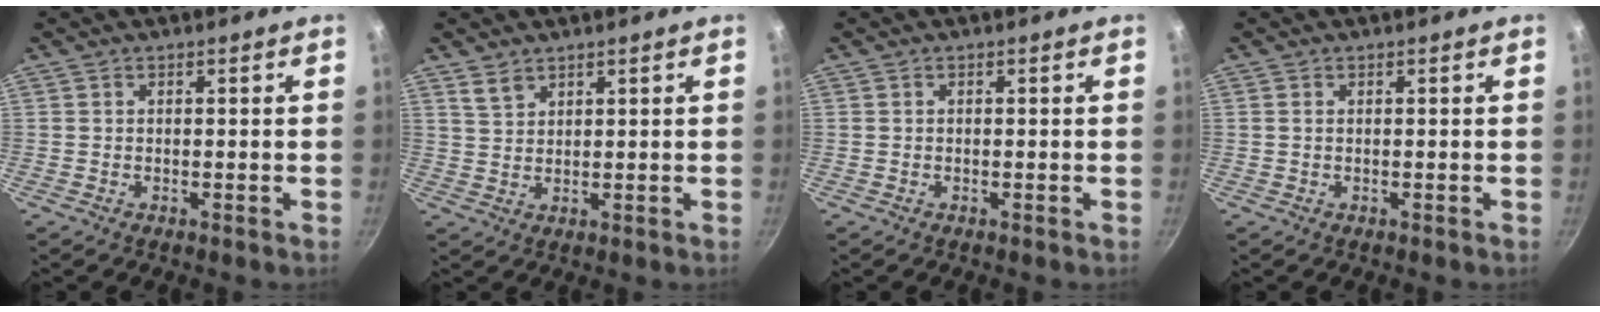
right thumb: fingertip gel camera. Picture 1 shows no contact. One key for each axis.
{"total": 3.1, "fx": 2.4, "fy": 1.5, "fz": 1.3, "tx": -0.022, "ty": -0.010, "tz": 0.050}
{"total": 0.0}
{"total": 0.0}